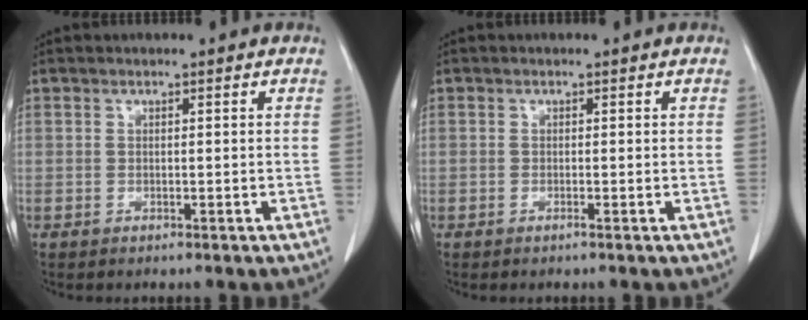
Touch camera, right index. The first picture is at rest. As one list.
[{"total": 0.0}]